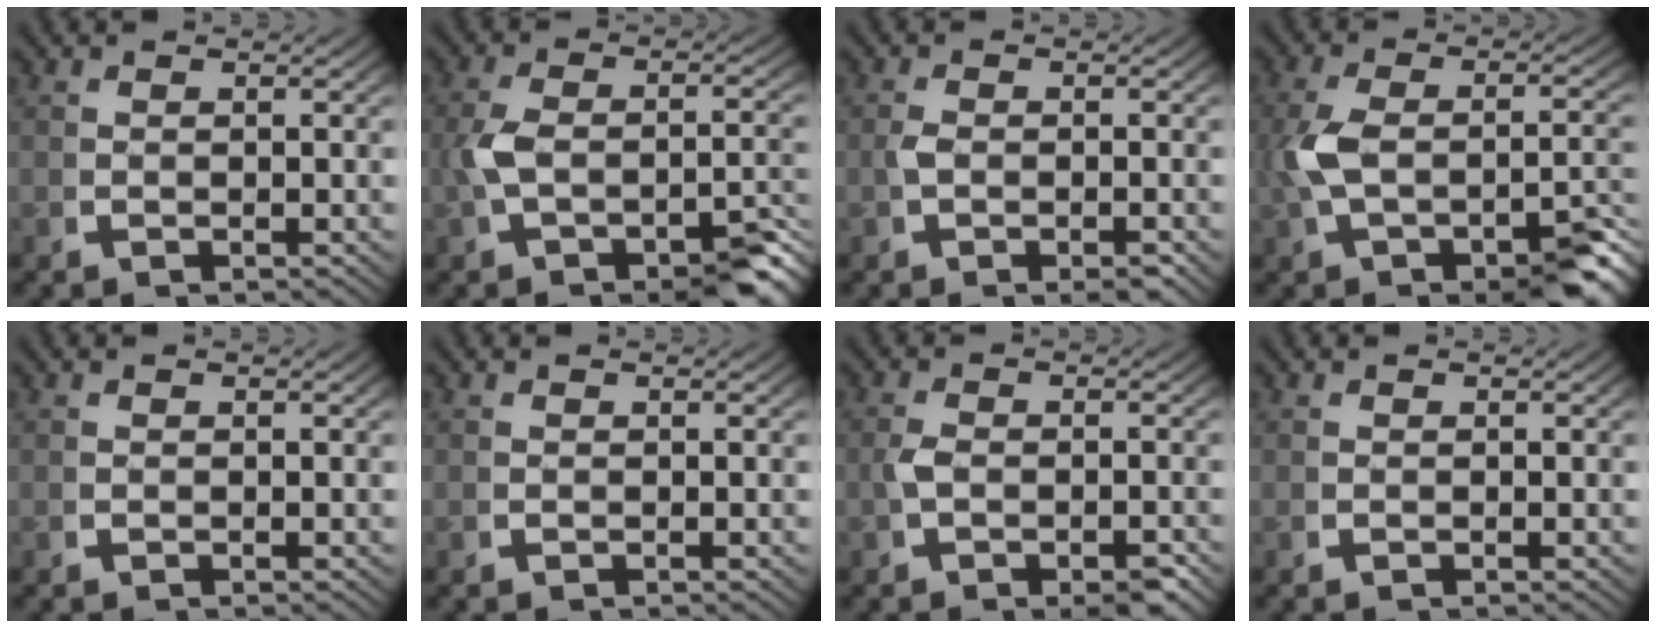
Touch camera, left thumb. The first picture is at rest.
{"total": 6.6, "force": [-2.9, 2.9, 5.2], "torque": [-0.096, -0.011, -0.036]}
{"total": 1.8, "force": [-0.8, 0.6, 1.4], "torque": [-0.032, -0.005, -0.013]}
{"total": 8.2, "force": [-2.8, 3.8, 6.8], "torque": [-0.132, -0.014, -0.031]}
{"total": 0.0}
{"total": 0.0}
{"total": 2.8, "force": [-1.3, 1.1, 2.3], "torque": [-0.050, -0.007, -0.019]}
{"total": 0.0}